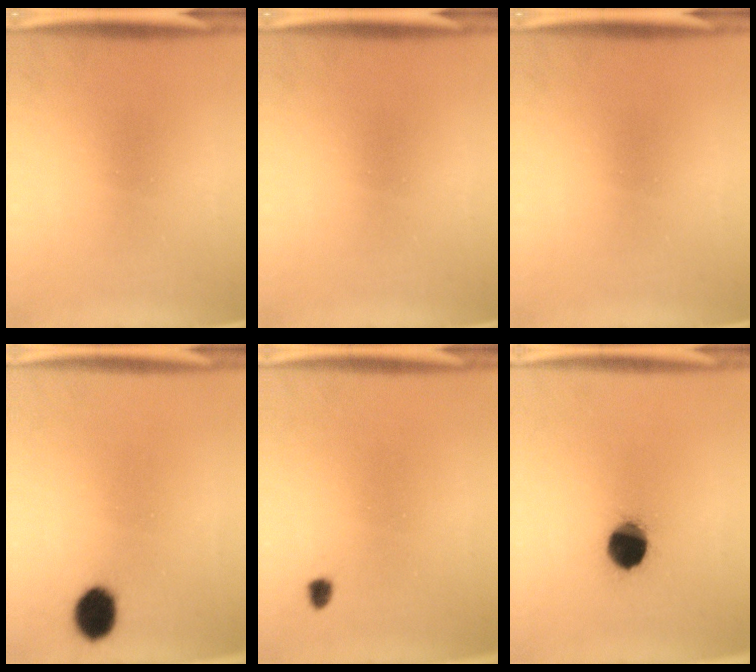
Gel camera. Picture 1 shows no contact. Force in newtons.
{"total": 0.0}
{"total": 0.0}
{"total": 6.4}
{"total": 1.2}
{"total": 10.1}